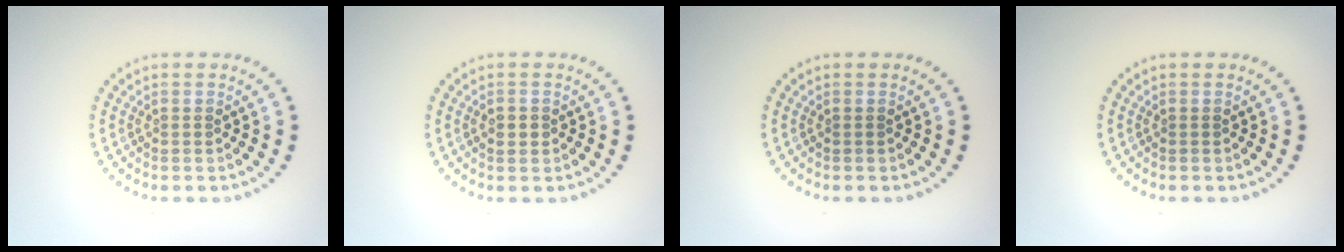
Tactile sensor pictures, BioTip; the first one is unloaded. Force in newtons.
{"total": 1.1, "press": 1.1, "slide": 0.1}
{"total": 0.0}
{"total": 0.0}